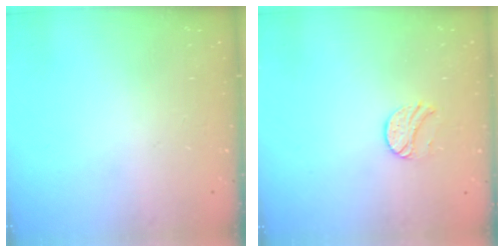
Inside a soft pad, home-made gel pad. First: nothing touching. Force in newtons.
{"total": 8.3, "press": 8.3, "slide": 0.3}